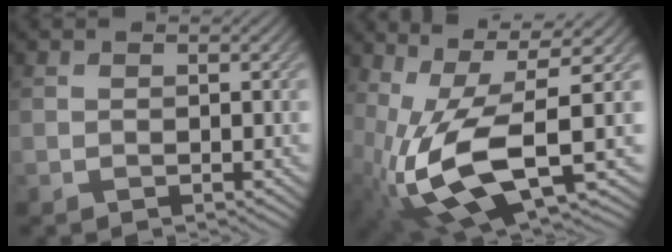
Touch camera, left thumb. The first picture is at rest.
{"total": 13.5, "force": [-1.8, 5.8, 12.0], "torque": [-0.263, -0.019, -0.025]}